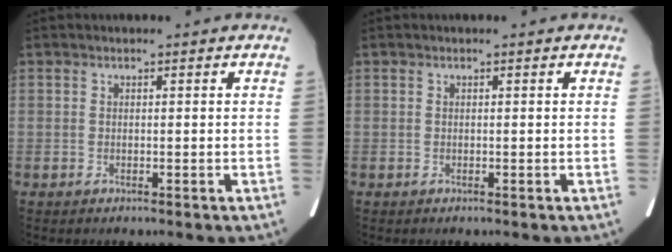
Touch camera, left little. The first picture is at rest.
{"total": 0.0}